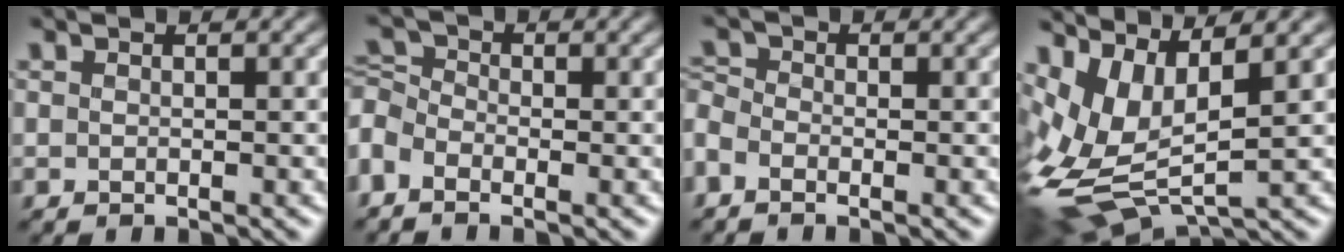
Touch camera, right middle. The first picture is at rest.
{"total": 2.3, "force": [-1.6, 1.4, 1.0], "torque": [-0.035, 0.010, -0.042]}
{"total": 1.4, "force": [-1.2, 0.5, 0.5], "torque": [-0.028, 0.001, -0.024]}
{"total": 8.3, "force": [0.7, 4.1, 7.2], "torque": [-0.184, -0.007, 0.032]}